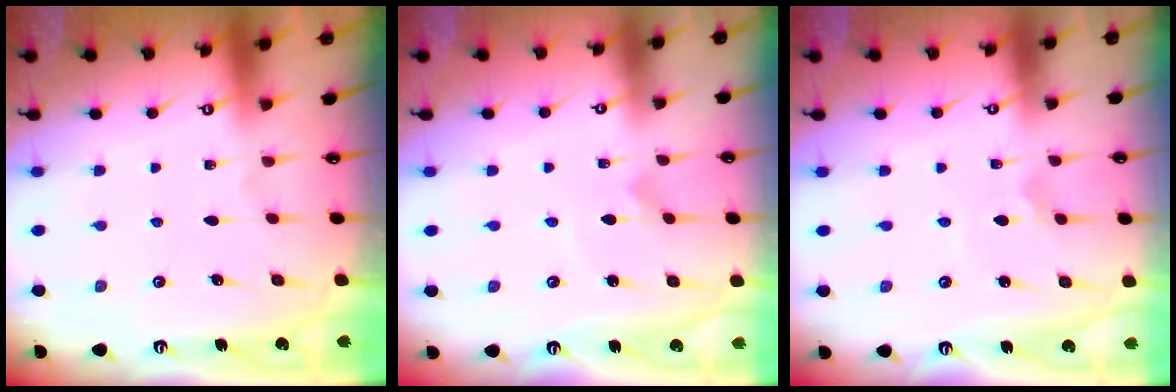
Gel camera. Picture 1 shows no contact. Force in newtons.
{"total": 1.7, "press": 1.7, "slide": 0.1}
{"total": 1.5, "press": 1.4, "slide": 0.4}